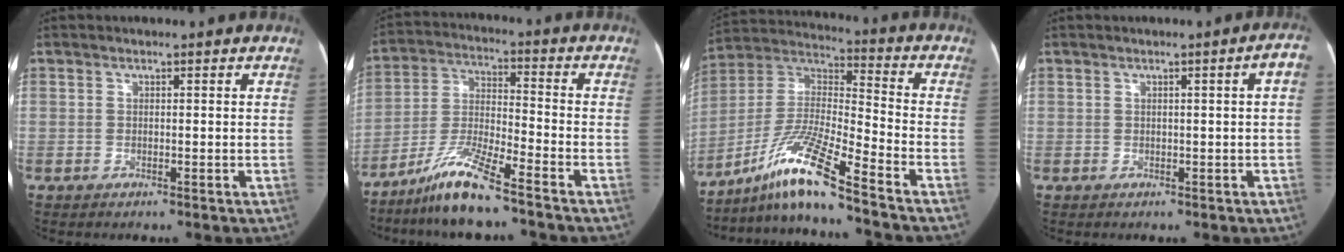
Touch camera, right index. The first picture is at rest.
{"total": 9.9, "force": [-7.8, 0.1, 6.2], "torque": [-0.134, -0.019, -0.148]}
{"total": 14.7, "force": [-10.7, -0.6, 10.0], "torque": [-0.213, -0.004, -0.196]}
{"total": 2.7, "force": [0.3, 0.0, 2.7], "torque": [-0.028, 0.008, 0.003]}